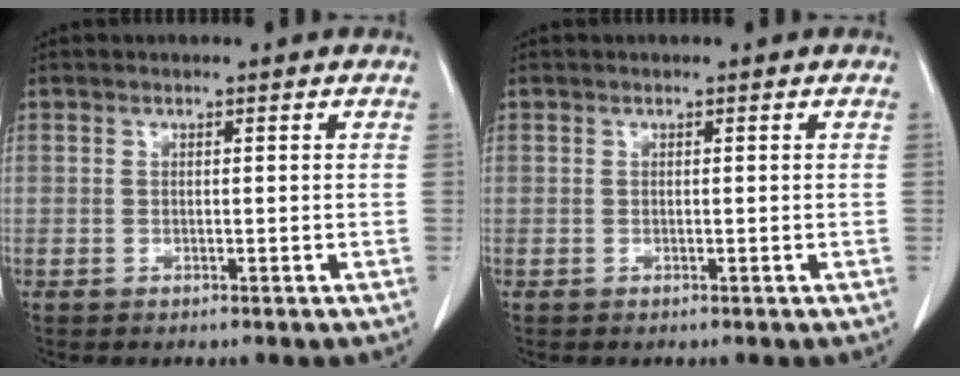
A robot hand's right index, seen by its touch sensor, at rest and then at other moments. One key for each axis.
{"total": 0.0}